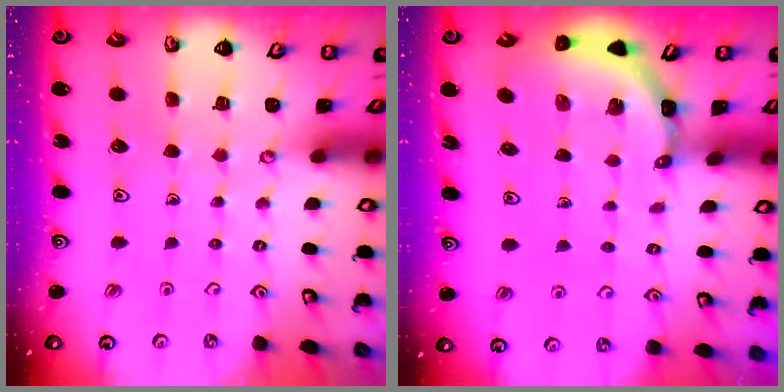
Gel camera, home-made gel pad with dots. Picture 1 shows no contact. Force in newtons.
{"total": 3.5, "press": 3.5, "slide": 0.2}